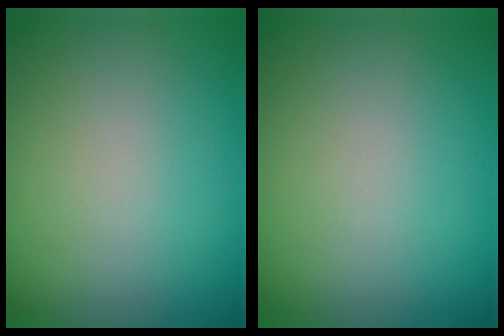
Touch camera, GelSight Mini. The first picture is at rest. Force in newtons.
{"total": 0.0}